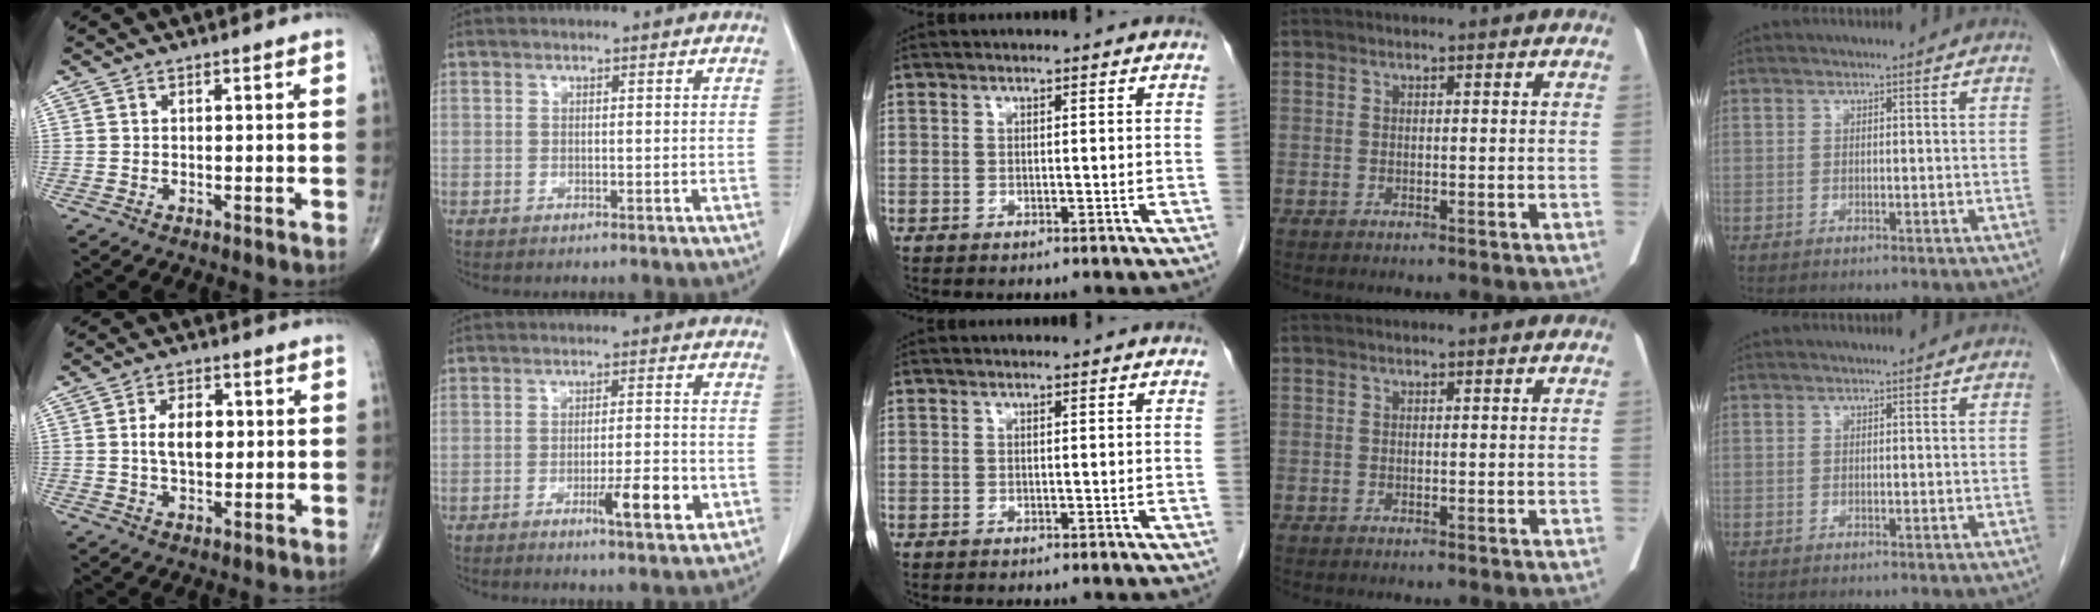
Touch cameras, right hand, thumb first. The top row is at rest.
{"thumb": {"total": 6.5, "force": [0.7, 3.8, 5.2], "torque": [-0.076, 0.003, 0.009]}, "index": {"total": 7.1, "force": [-2.8, 1.0, 6.4], "torque": [-0.098, -0.006, -0.038]}}